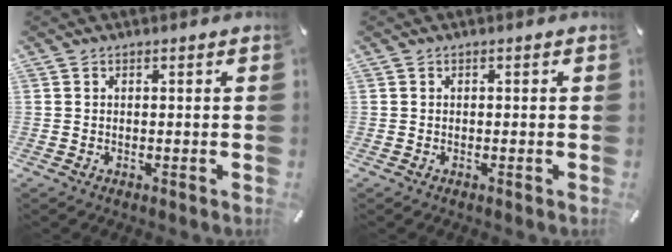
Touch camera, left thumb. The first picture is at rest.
{"total": 0.0}